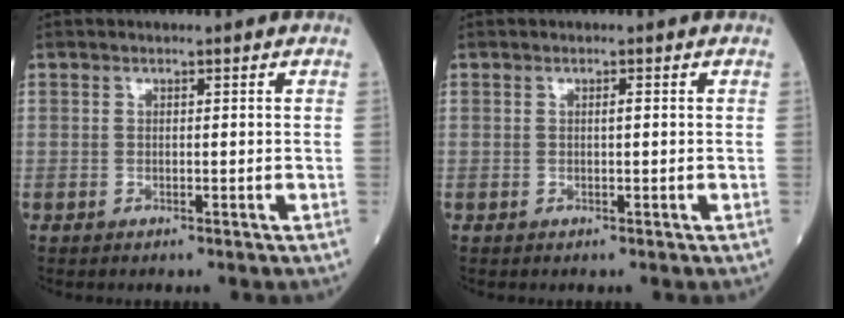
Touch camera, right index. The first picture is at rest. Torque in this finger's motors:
{"motor_torque": [0.11, 0.06, 0.08, 0.02]}